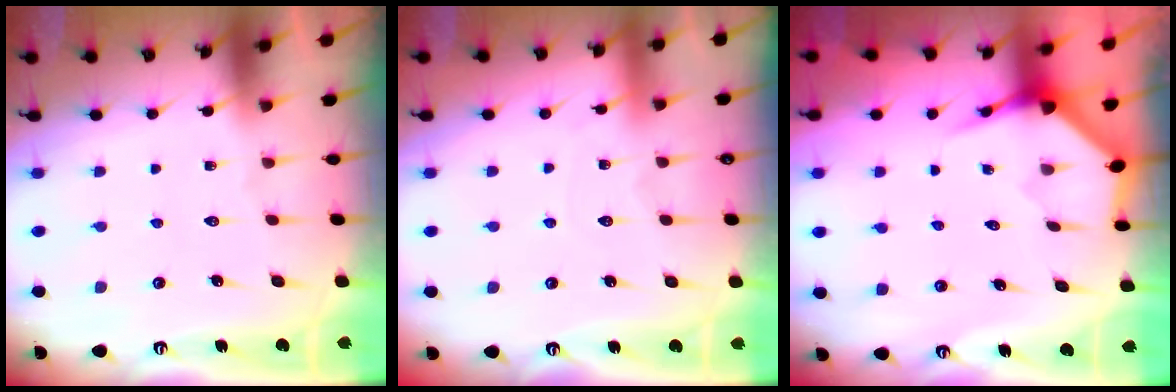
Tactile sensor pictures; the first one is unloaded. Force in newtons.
{"total": 2.7, "press": 2.7, "slide": 0.2}
{"total": 3.8, "press": 3.8, "slide": 0.1}